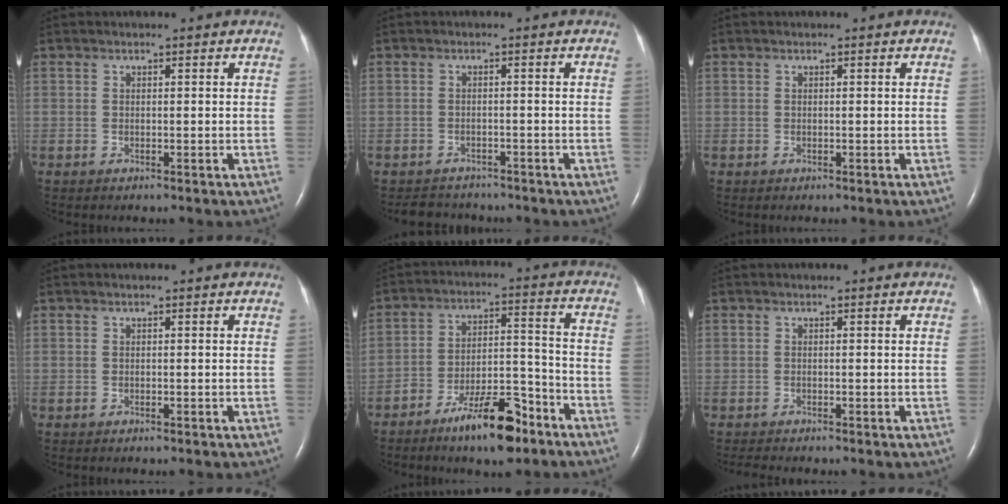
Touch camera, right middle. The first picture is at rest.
{"total": 3.9, "force": [-3.7, 1.3, 0.0], "torque": [-0.004, -0.004, -0.054]}
{"total": 0.0}
{"total": 0.0}
{"total": 11.6, "force": [-8.0, 3.1, 7.8], "torque": [-0.126, 0.010, -0.134]}
{"total": 1.3, "force": [-1.2, -0.3, 0.3], "torque": [-0.011, -0.006, -0.023]}